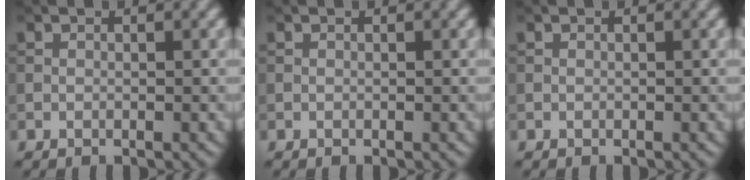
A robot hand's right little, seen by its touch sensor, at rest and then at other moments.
{"total": 0.0}
{"total": 0.0}